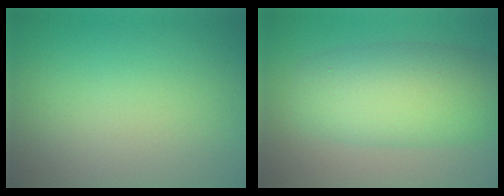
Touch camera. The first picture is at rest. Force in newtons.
{"total": 7.5, "press": 7.5, "slide": 0.1}